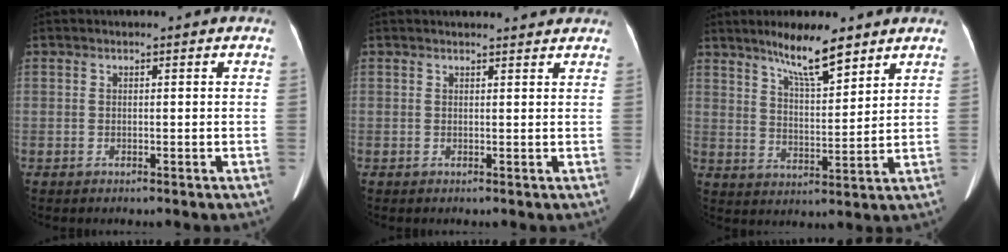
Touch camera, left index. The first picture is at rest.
{"total": 5.2, "force": [5.0, 1.2, 1.0], "torque": [-0.006, 0.022, 0.052]}
{"total": 8.6, "force": [6.6, 1.2, 5.4], "torque": [-0.100, -0.002, 0.117]}